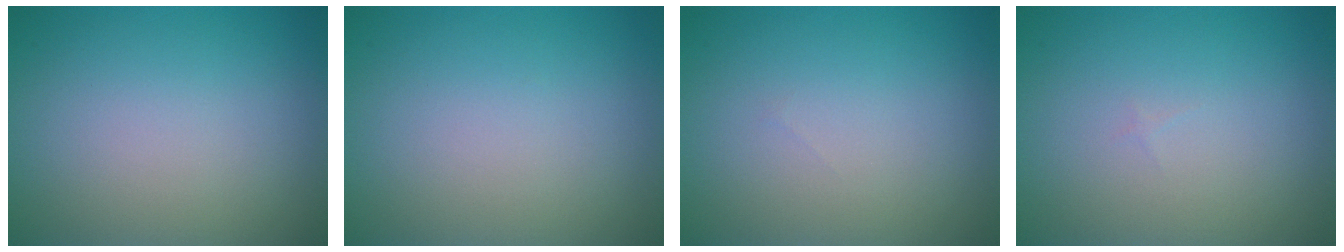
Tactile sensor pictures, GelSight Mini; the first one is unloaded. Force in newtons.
{"total": 0.0}
{"total": 0.0}
{"total": 0.0}